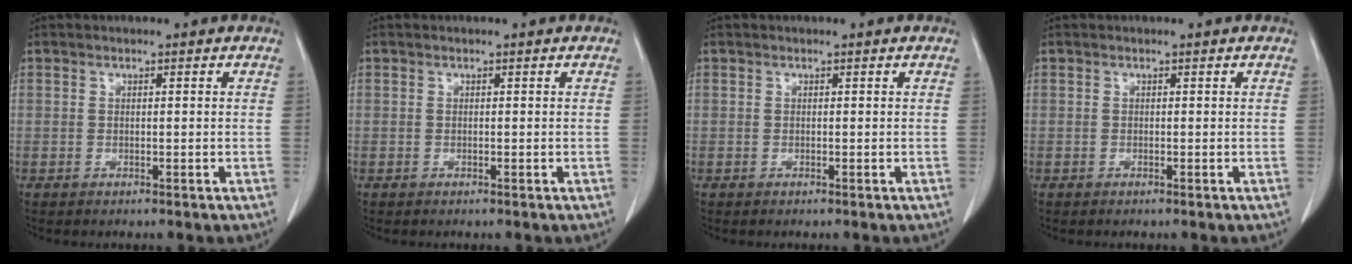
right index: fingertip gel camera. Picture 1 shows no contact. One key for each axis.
{"total": 0.0}
{"total": 0.0}
{"total": 0.0}